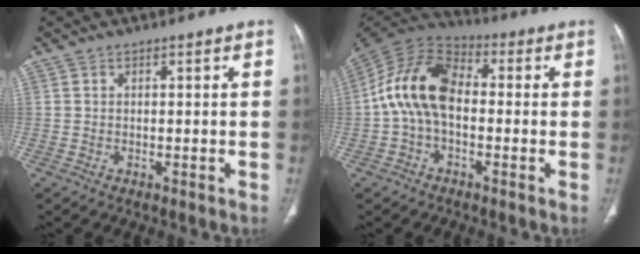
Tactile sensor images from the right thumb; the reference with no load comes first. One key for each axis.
{"total": 13.6, "fx": -0.6, "fy": 8.6, "fz": 10.5, "tx": -0.190, "ty": 0.033, "tz": -0.024}